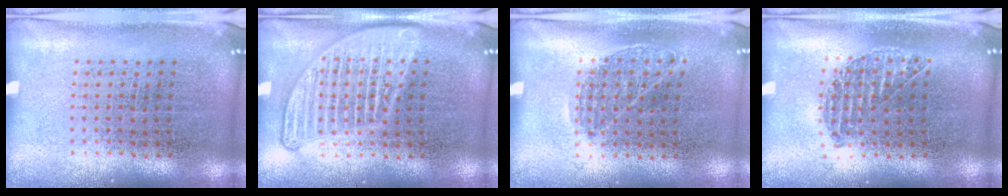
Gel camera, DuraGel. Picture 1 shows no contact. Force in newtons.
{"total": 2.9, "press": 2.9, "slide": 0.3}
{"total": 0.9, "press": 0.7, "slide": 0.6}
{"total": 1.1, "press": 1.0, "slide": 0.3}